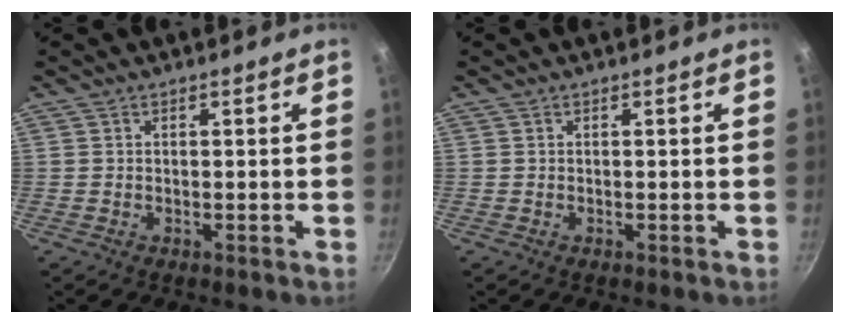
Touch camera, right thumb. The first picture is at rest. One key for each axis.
{"total": 0.0}